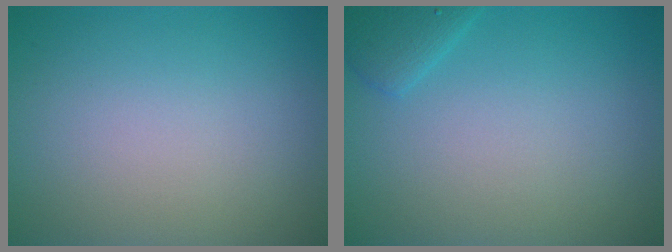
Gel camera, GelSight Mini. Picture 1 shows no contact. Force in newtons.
{"total": 1.8, "press": 1.8, "slide": 0.1}